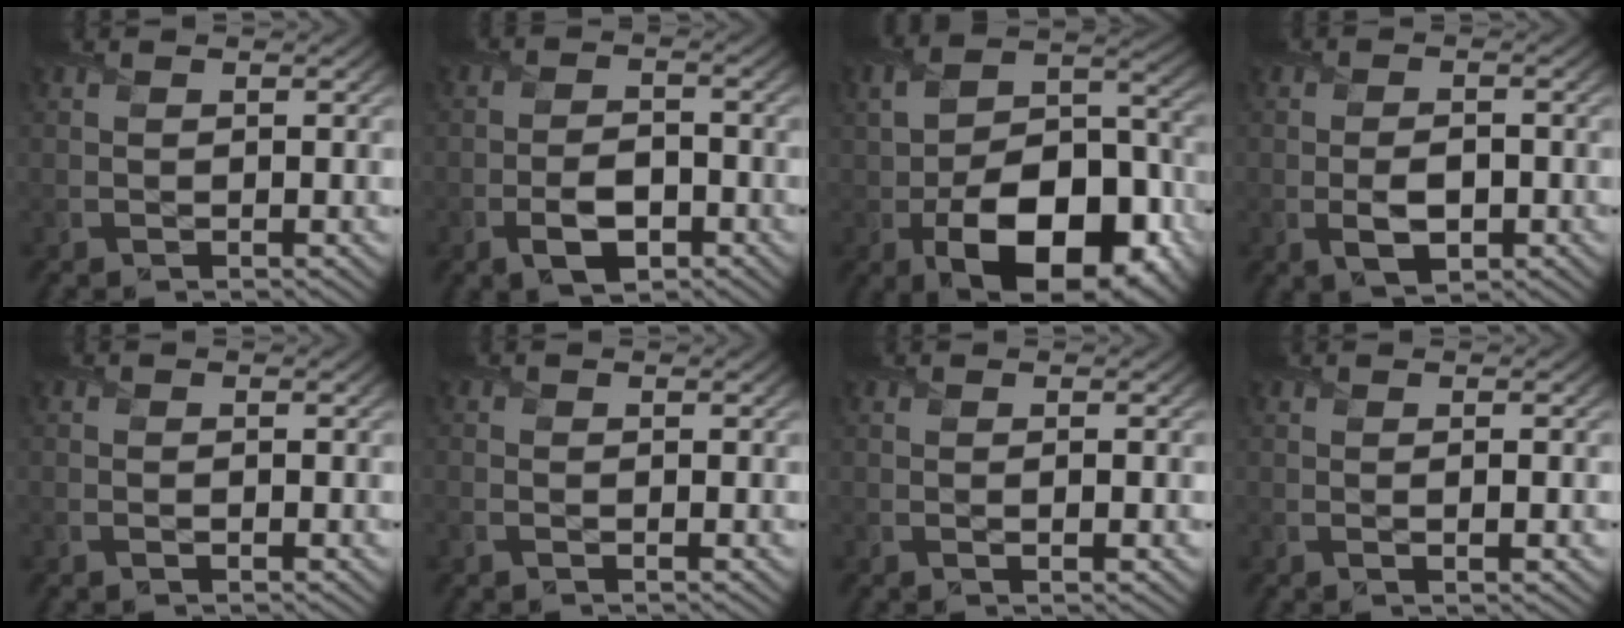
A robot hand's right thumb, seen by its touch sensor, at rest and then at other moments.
{"total": 5.0, "force": [-2.4, 2.7, 3.4], "torque": [-0.064, -0.006, -0.047]}
{"total": 15.9, "force": [-5.6, 9.4, 11.6], "torque": [-0.190, -0.038, -0.081]}
{"total": 3.8, "force": [-1.0, 2.2, 2.9], "torque": [-0.060, -0.010, -0.016]}
{"total": 0.6, "force": [-0.4, 0.2, 0.4], "torque": [-0.009, -0.003, -0.006]}
{"total": 0.5, "force": [-0.3, 0.2, 0.3], "torque": [-0.011, -0.002, -0.008]}
{"total": 1.1, "force": [0.0, 0.1, 1.0], "torque": [-0.017, 0.000, -0.001]}
{"total": 1.4, "force": [0.1, 0.2, 1.4], "torque": [-0.024, 0.001, -0.002]}